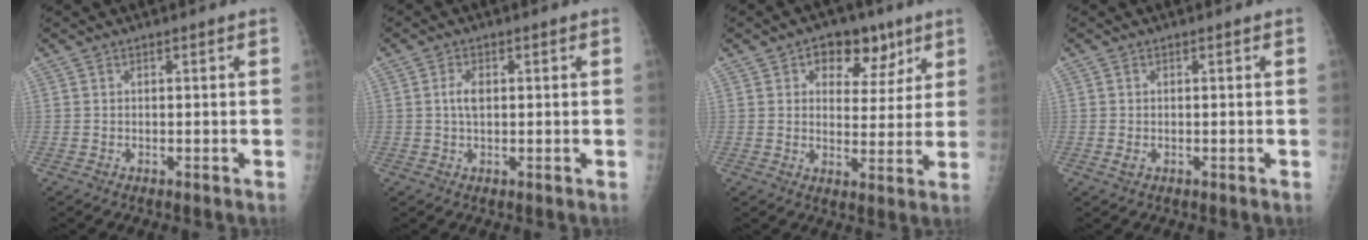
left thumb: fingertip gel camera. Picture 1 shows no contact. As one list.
[{"total": 2.8, "force": [0.3, 1.6, 2.3], "torque": [-0.044, 0.003, 0.004]}, {"total": 9.7, "force": [5.0, 6.4, 5.4], "torque": [-0.030, -0.016, 0.068]}, {"total": 1.3, "force": [-0.4, 0.8, 1.0], "torque": [-0.021, 0.004, -0.008]}]